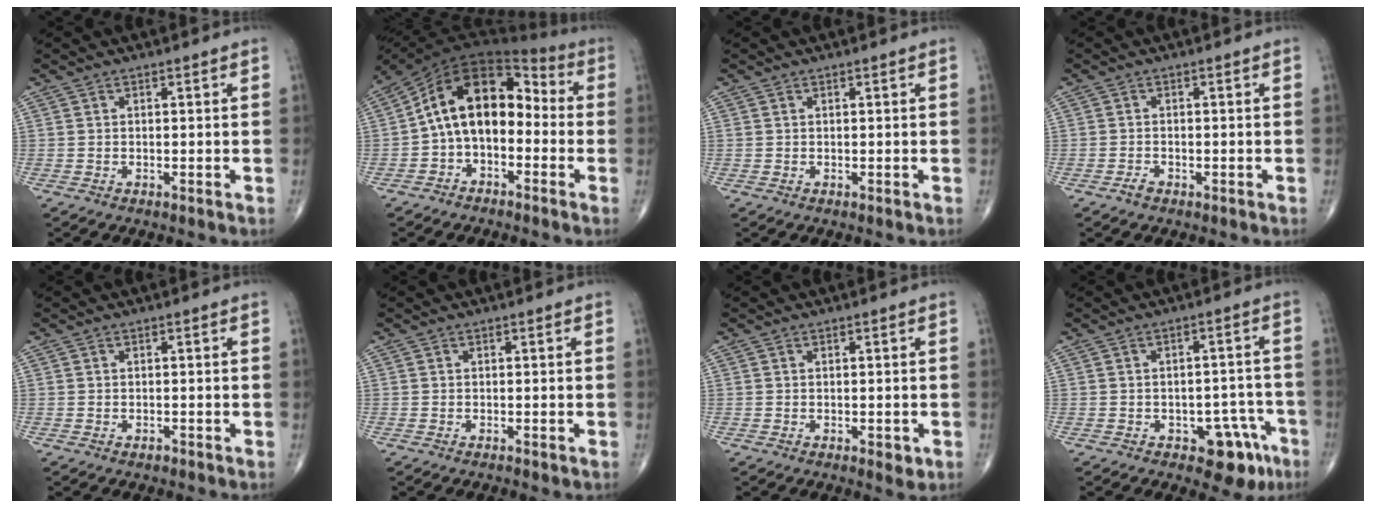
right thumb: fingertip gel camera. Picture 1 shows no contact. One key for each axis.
{"total": 14.3, "fx": -1.5, "fy": 9.2, "fz": 10.9, "tx": -0.155, "ty": 0.060, "tz": -0.042}
{"total": 0.0}
{"total": 1.2, "fx": -0.8, "fy": 0.7, "fz": 0.6, "tx": -0.013, "ty": 0.003, "tz": -0.015}
{"total": 0.6, "fx": -0.4, "fy": 0.4, "fz": 0.3, "tx": -0.003, "ty": 0.000, "tz": -0.006}
{"total": 0.6, "fx": -0.3, "fy": 0.2, "fz": 0.5, "tx": -0.009, "ty": -0.002, "tz": -0.004}
{"total": 2.2, "fx": -0.5, "fy": 1.1, "fz": 1.8, "tx": -0.015, "ty": -0.003, "tz": -0.004}
{"total": 8.2, "fx": -4.3, "fy": 4.5, "fz": 5.3, "tx": -0.029, "ty": 0.034, "tz": -0.050}